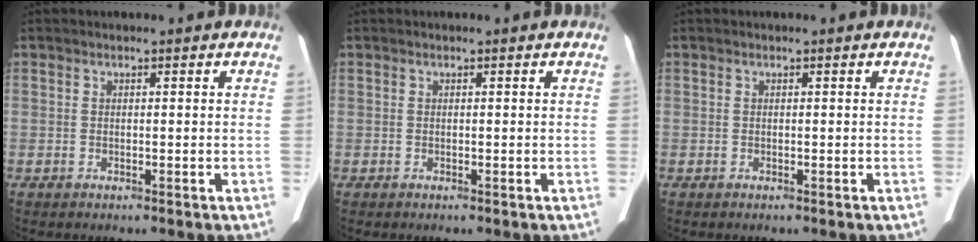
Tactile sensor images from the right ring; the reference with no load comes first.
{"total": 0.0}
{"total": 0.0}